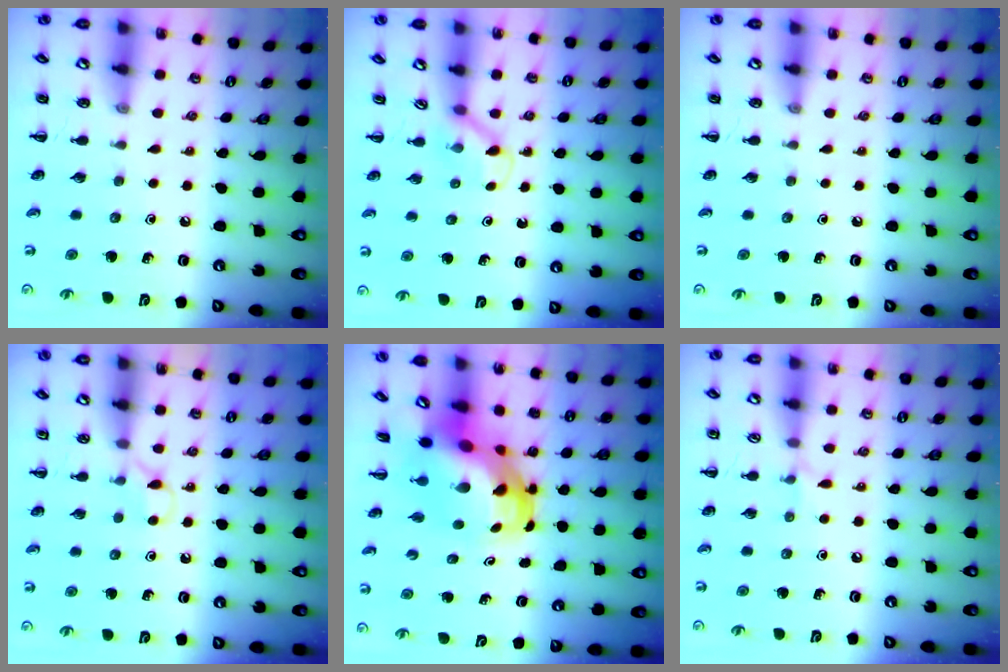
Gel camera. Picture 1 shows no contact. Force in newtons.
{"total": 2.6, "press": 2.4, "slide": 0.9}
{"total": 0.0}
{"total": 4.5, "press": 4.2, "slide": 1.5}
{"total": 7.0, "press": 6.7, "slide": 2.1}
{"total": 4.4, "press": 4.1, "slide": 1.6}